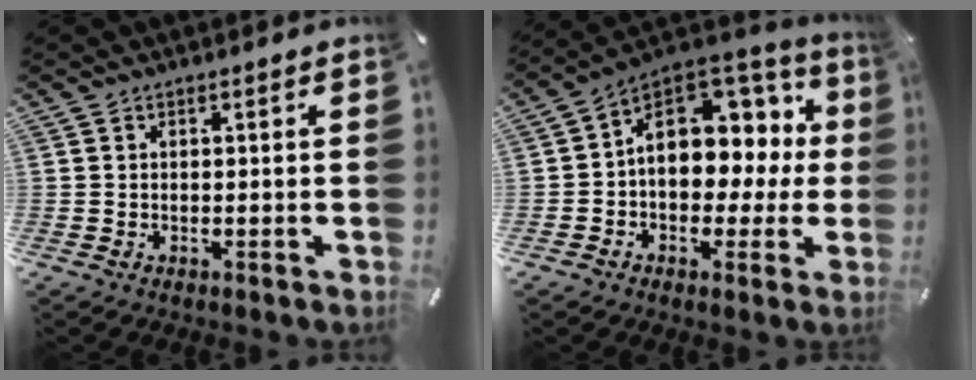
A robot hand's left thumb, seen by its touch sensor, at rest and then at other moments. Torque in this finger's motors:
{"motor_torque": [1.52, 3.49, 0.83, 0.08, 0.53]}